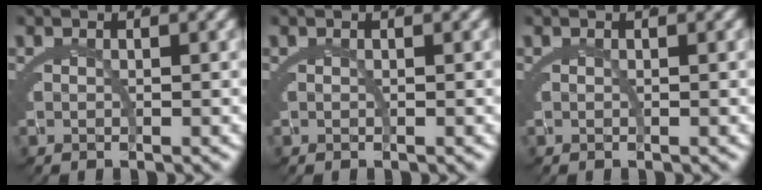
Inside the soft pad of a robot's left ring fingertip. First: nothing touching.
{"total": 0.0}
{"total": 0.0}